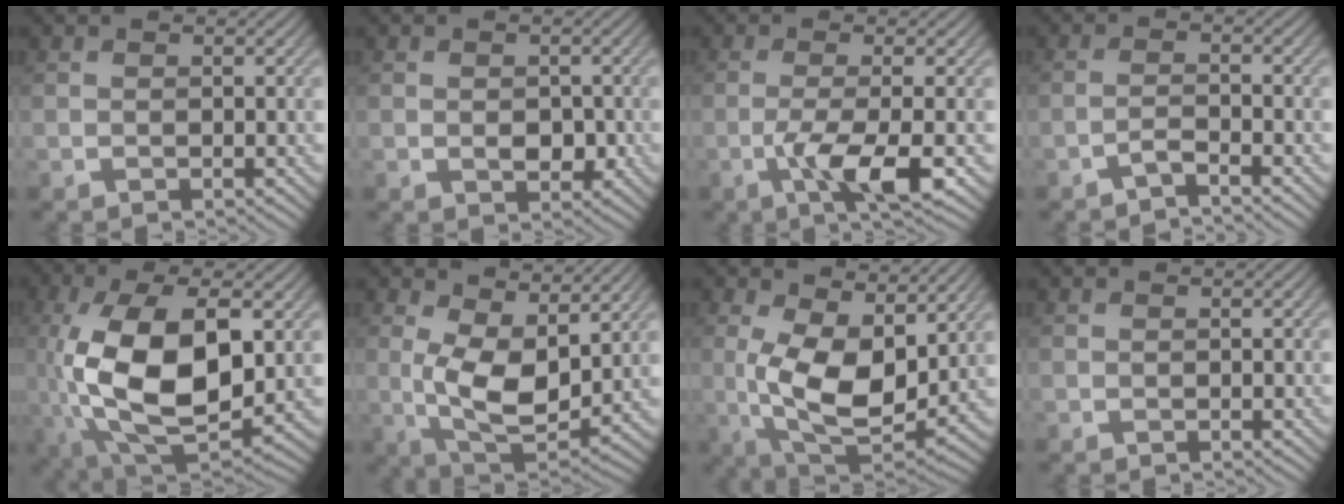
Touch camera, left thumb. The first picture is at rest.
{"total": 2.1, "force": [-0.2, 1.5, 1.4], "torque": [-0.026, -0.008, -0.002]}
{"total": 5.6, "force": [-1.9, 1.0, 5.2], "torque": [-0.099, 0.007, -0.038]}
{"total": 2.0, "force": [-1.6, 0.1, 1.0], "torque": [-0.018, 0.008, -0.047]}
{"total": 16.0, "force": [0.2, 8.1, 13.7], "torque": [-0.288, -0.012, 0.012]}
{"total": 9.4, "force": [2.5, 4.7, 7.7], "torque": [-0.160, -0.011, 0.043]}
{"total": 12.0, "force": [2.0, 6.3, 9.9], "torque": [-0.202, -0.016, 0.035]}
{"total": 0.0}